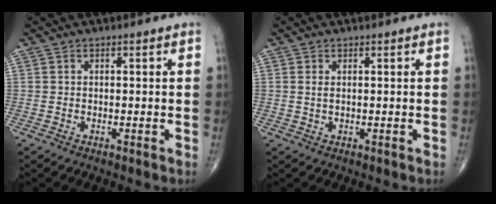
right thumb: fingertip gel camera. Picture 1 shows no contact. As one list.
[{"total": 1.0, "force": [0.3, 0.5, 0.9], "torque": [-0.022, 0.001, 0.009]}]